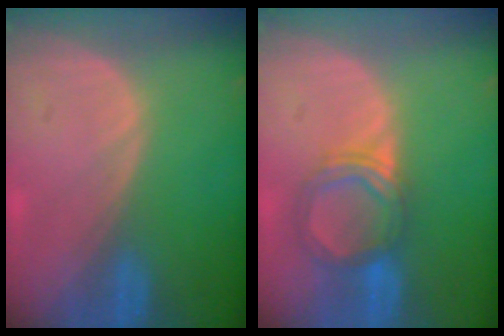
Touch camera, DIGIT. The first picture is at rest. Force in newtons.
{"total": 5.5, "press": 5.2, "slide": 1.8}